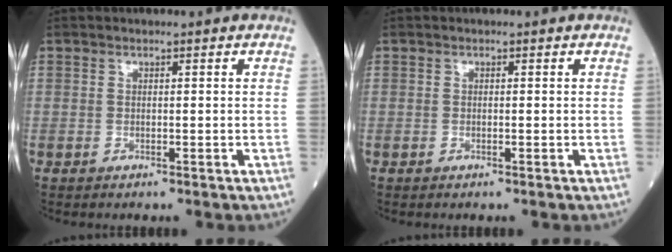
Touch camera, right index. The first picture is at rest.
{"total": 0.0}